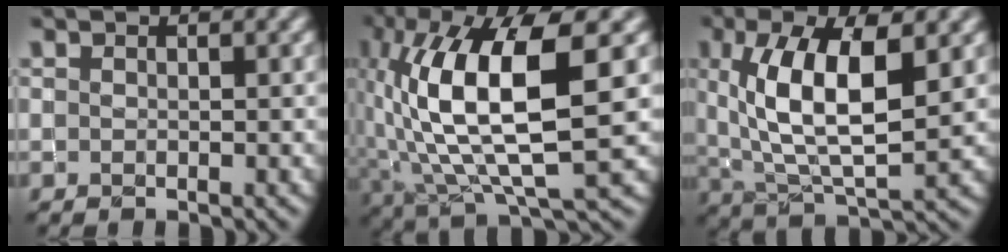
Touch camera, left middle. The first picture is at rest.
{"total": 12.1, "force": [2.1, 4.0, 11.2], "torque": [-0.215, 0.008, 0.046]}
{"total": 9.0, "force": [2.3, 3.5, 7.9], "torque": [-0.147, -0.004, 0.043]}